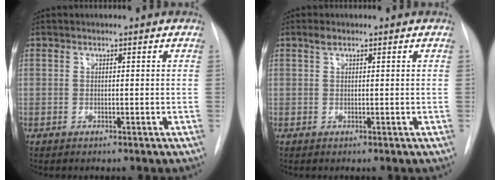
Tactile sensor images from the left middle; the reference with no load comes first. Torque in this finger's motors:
{"motor_torque": [0.27, -0.10, -0.13, -0.04]}